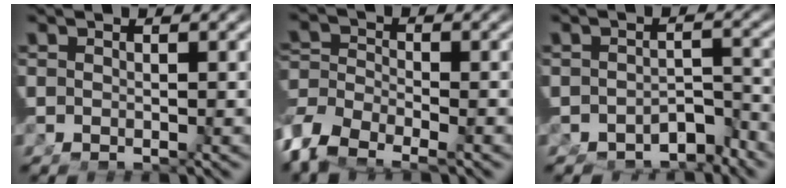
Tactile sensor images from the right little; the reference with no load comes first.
{"total": 5.8, "force": [-3.3, 3.8, 2.9], "torque": [-0.070, -0.035, -0.044]}
{"total": 2.4, "force": [-2.2, 0.6, 0.6], "torque": [0.008, -0.007, -0.034]}